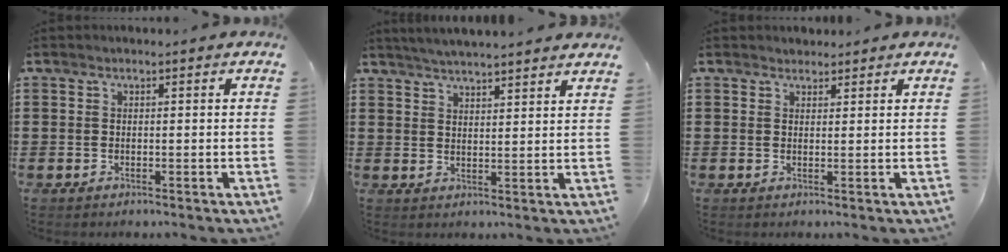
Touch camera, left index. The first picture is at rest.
{"total": 3.4, "force": [3.4, -0.5, 0.4], "torque": [-0.017, -0.011, 0.061]}
{"total": 1.5, "force": [1.3, 0.6, 0.0], "torque": [-0.003, 0.004, 0.027]}